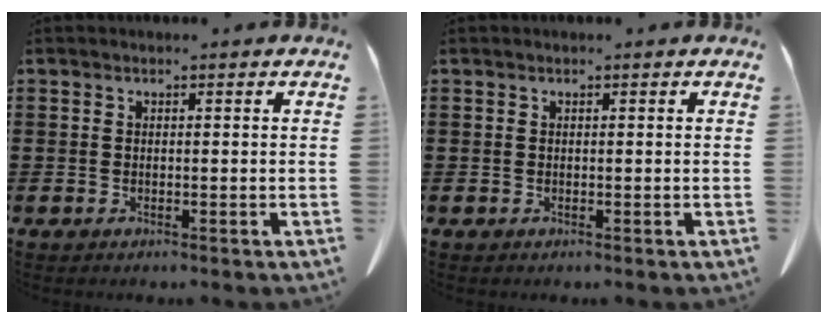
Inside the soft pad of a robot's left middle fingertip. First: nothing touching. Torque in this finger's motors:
{"motor_torque": [-0.57, 0.60, 0.06, 0.02]}